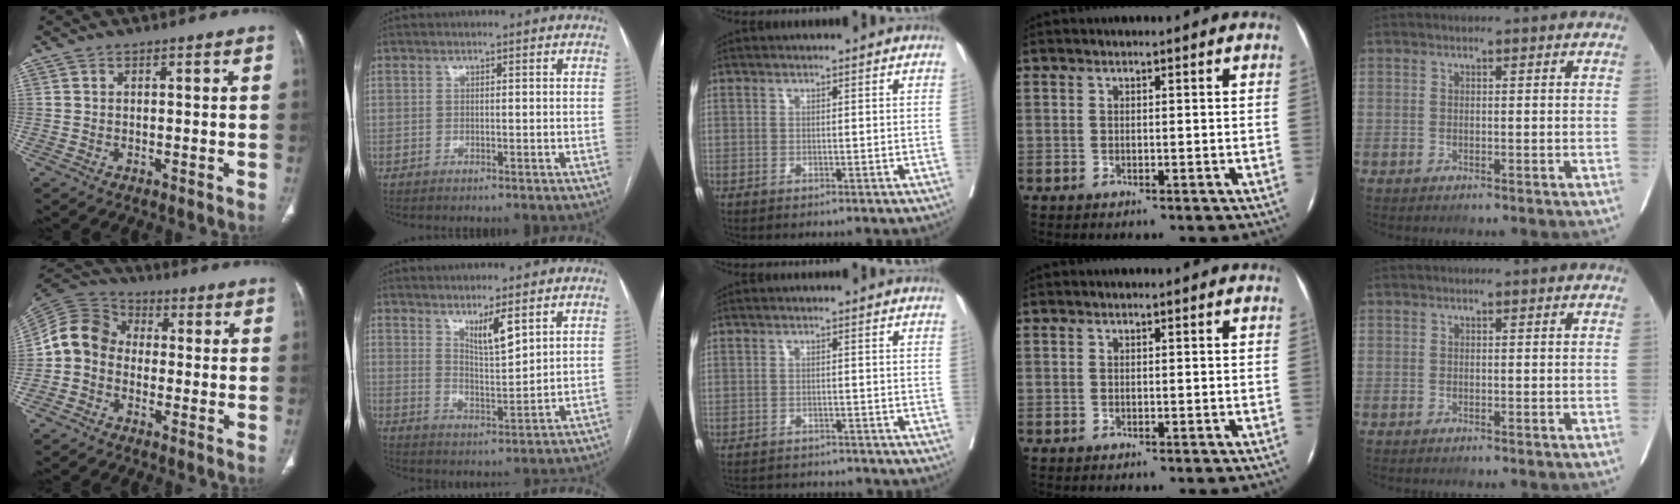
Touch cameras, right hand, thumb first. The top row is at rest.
{"thumb": {"total": 9.1, "force": [-1.4, 7.7, 4.7], "torque": [-0.083, 0.034, -0.043]}, "index": {"total": 5.2, "force": [3.4, 0.6, 3.8], "torque": [-0.069, -0.015, 0.065]}, "middle": {"total": 8.5, "force": [-8.2, 1.5, 1.5], "torque": [-0.025, 0.005, -0.107]}}